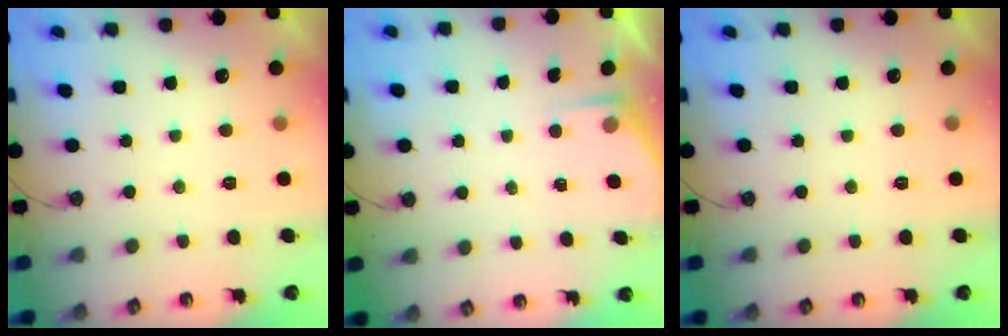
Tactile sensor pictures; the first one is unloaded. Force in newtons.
{"total": 1.5, "press": 1.4, "slide": 0.2}
{"total": 0.0}